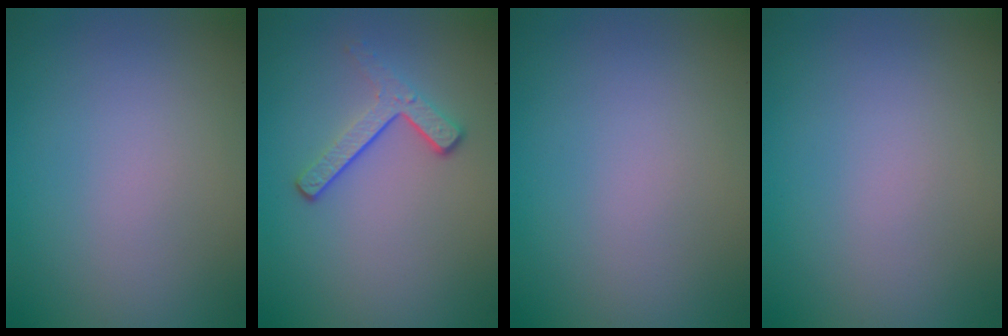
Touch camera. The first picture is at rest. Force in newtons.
{"total": 3.3, "press": 2.3, "slide": 2.3}
{"total": 0.0}
{"total": 0.0}